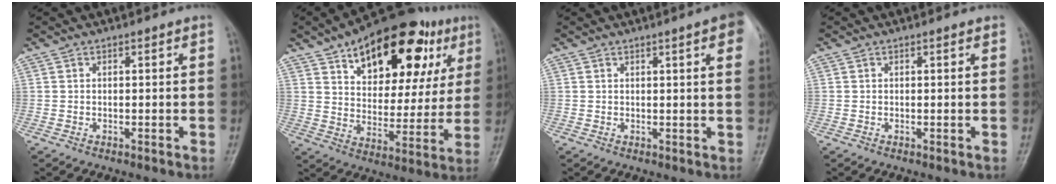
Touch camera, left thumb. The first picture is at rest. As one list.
[{"total": 25.5, "force": [12.6, 13.1, 17.9], "torque": [-0.209, -0.007, 0.188]}, {"total": 6.5, "force": [3.0, 0.8, 5.7], "torque": [-0.051, 0.004, 0.030]}, {"total": 0.6, "force": [0.5, 0.1, 0.4], "torque": [-0.007, -0.001, 0.003]}]